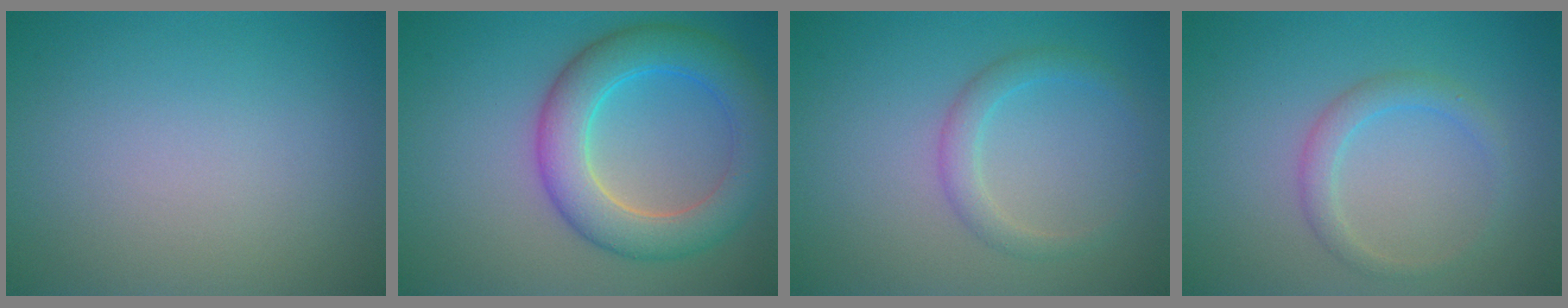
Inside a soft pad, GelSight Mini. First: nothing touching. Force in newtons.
{"total": 6.7, "press": 6.7, "slide": 0.1}
{"total": 2.0, "press": 2.0, "slide": 0.1}
{"total": 2.0, "press": 2.0, "slide": 0.0}